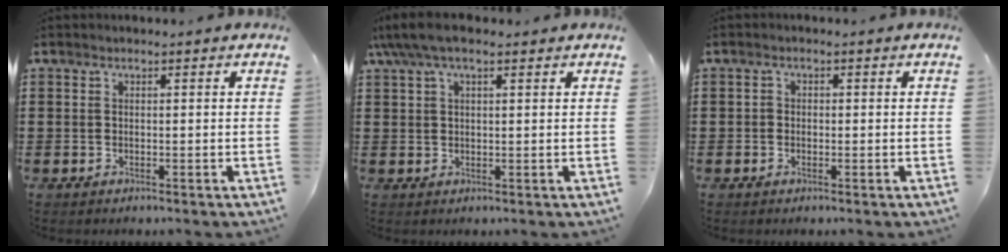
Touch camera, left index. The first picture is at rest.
{"total": 4.3, "force": [2.5, 1.7, 3.2], "torque": [-0.067, 0.009, 0.045]}
{"total": 1.0, "force": [-0.4, 0.8, 0.5], "torque": [-0.012, 0.002, -0.008]}